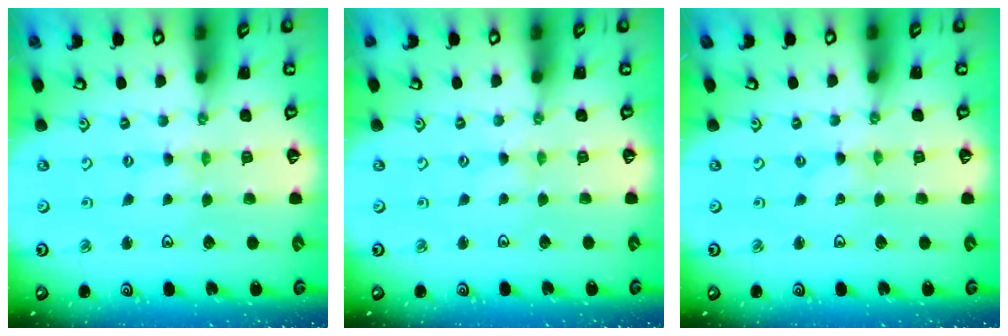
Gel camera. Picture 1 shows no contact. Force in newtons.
{"total": 0.0}
{"total": 0.0}